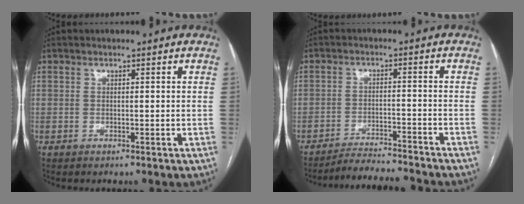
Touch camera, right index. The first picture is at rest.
{"total": 8.6, "force": [-8.3, -0.9, 1.8], "torque": [-0.021, -0.004, -0.136]}